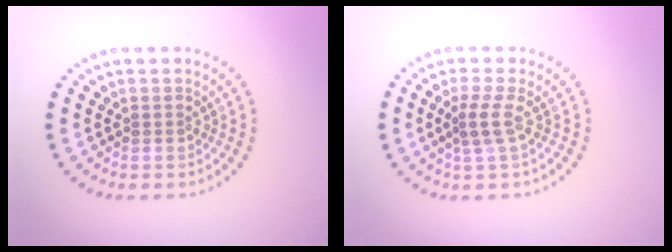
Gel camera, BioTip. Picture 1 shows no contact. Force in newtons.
{"total": 2.0, "press": 1.5, "slide": 1.3}